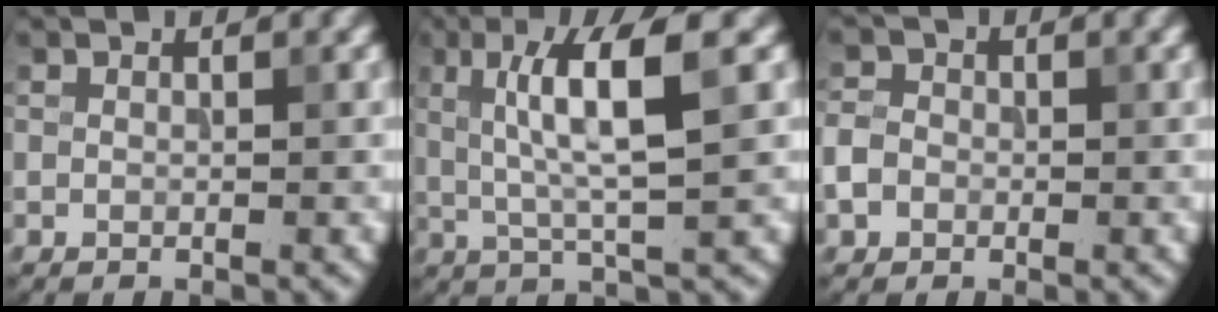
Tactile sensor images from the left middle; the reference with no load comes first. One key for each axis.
{"total": 6.5, "fx": 1.7, "fy": 1.0, "fz": 6.2, "tx": -0.119, "ty": 0.007, "tz": 0.031}
{"total": 2.2, "fx": -0.7, "fy": 1.9, "fz": 0.9, "tx": -0.014, "ty": -0.001, "tz": -0.017}